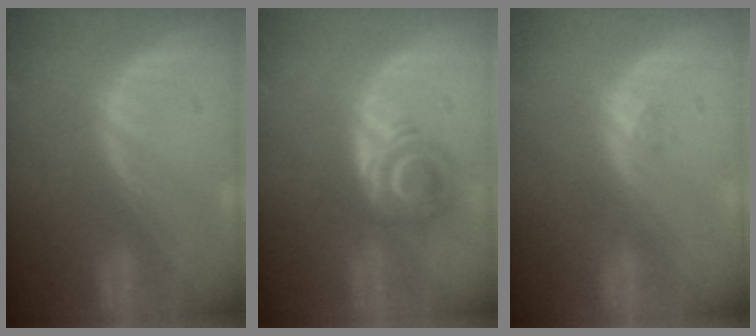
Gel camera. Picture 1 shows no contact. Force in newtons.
{"total": 6.2, "press": 5.3, "slide": 3.3}
{"total": 1.4, "press": 1.3, "slide": 0.6}